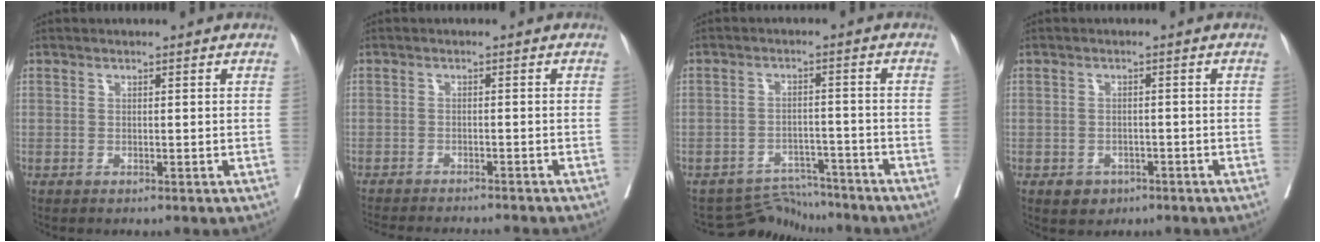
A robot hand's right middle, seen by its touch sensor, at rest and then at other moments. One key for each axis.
{"total": 12.3, "fx": -11.5, "fy": 1.0, "fz": 4.5, "tx": -0.071, "ty": -0.018, "tz": -0.151}
{"total": 5.5, "fx": -5.3, "fy": 0.7, "fz": -1.6, "tx": 0.022, "ty": 0.010, "tz": -0.082}
{"total": 2.7, "fx": -1.6, "fy": 2.0, "fz": 0.8, "tx": -0.016, "ty": 0.003, "tz": -0.016}